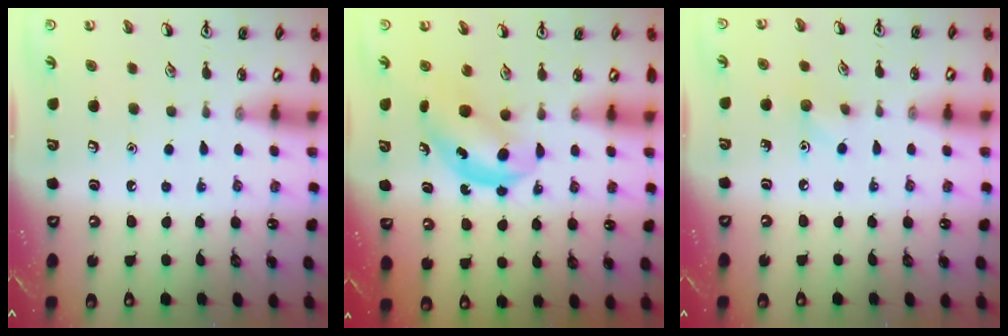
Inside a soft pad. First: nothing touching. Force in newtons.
{"total": 4.9, "press": 4.9, "slide": 0.7}
{"total": 5.1, "press": 4.9, "slide": 1.6}